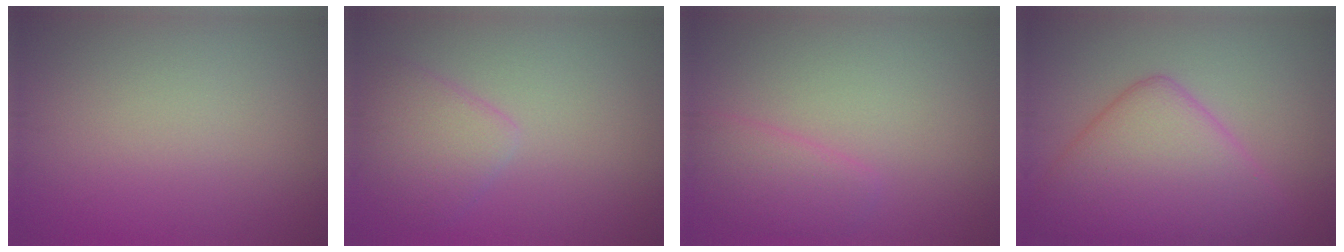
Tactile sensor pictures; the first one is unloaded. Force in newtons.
{"total": 2.8, "press": 2.8, "slide": 0.2}
{"total": 2.4, "press": 2.4, "slide": 0.2}
{"total": 8.3, "press": 8.3, "slide": 0.2}